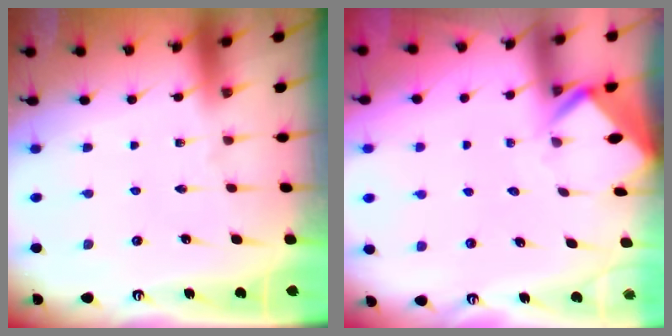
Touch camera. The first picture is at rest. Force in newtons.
{"total": 3.3, "press": 3.3, "slide": 0.3}